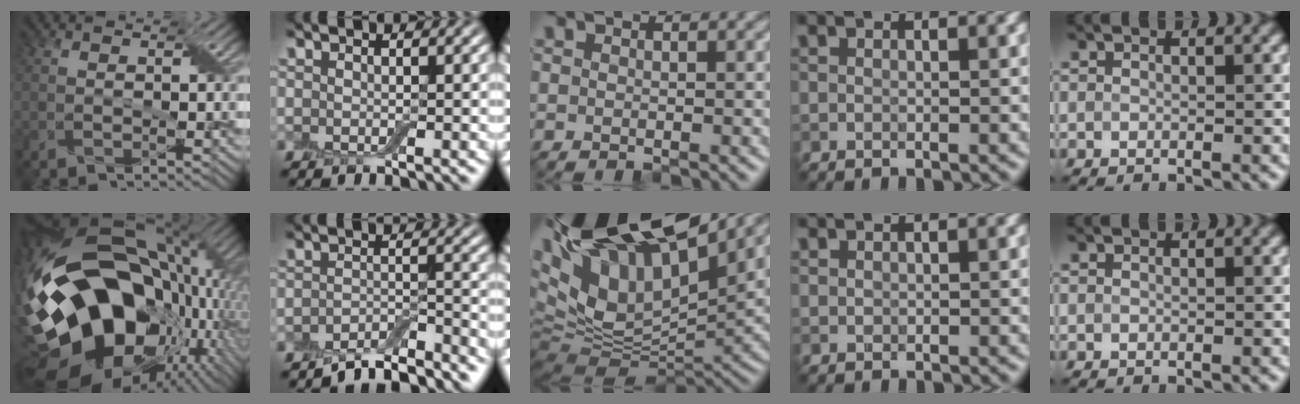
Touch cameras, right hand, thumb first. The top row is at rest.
{"thumb": {"total": 23.2, "force": [-3.0, 14.6, 17.8], "torque": [-0.350, -0.058, -0.045]}, "index": {"total": 6.5, "force": [-5.7, 1.3, 2.8], "torque": [-0.040, -0.002, -0.087]}, "middle": {"total": 20.1, "force": [8.4, 10.3, 15.0], "torque": [-0.245, 0.037, 0.168]}, "ring": {"total": 0.8, "force": [0.7, 0.3, 0.1], "torque": [0.007, 0.001, 0.010]}}